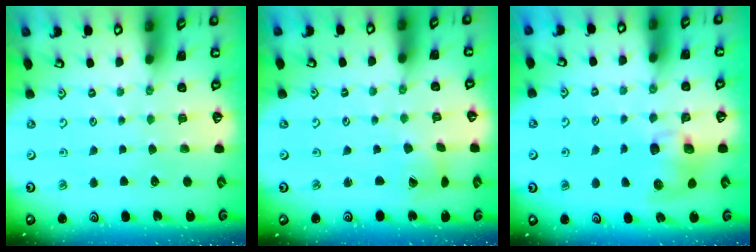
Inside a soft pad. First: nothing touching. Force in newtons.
{"total": 1.8, "press": 1.7, "slide": 0.2}
{"total": 8.2, "press": 8.1, "slide": 1.2}